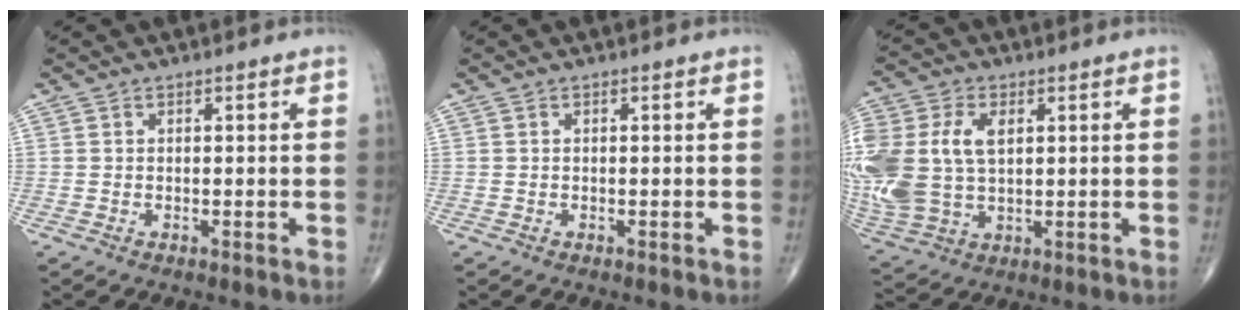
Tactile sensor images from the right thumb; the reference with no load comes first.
{"total": 0.0}
{"total": 19.9, "force": [2.9, 12.9, 14.8], "torque": [-0.376, 0.008, 0.065]}